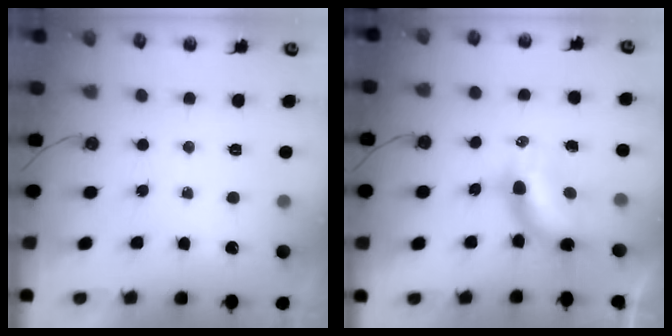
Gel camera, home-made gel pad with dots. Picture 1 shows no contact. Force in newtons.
{"total": 6.7, "press": 6.7, "slide": 0.7}